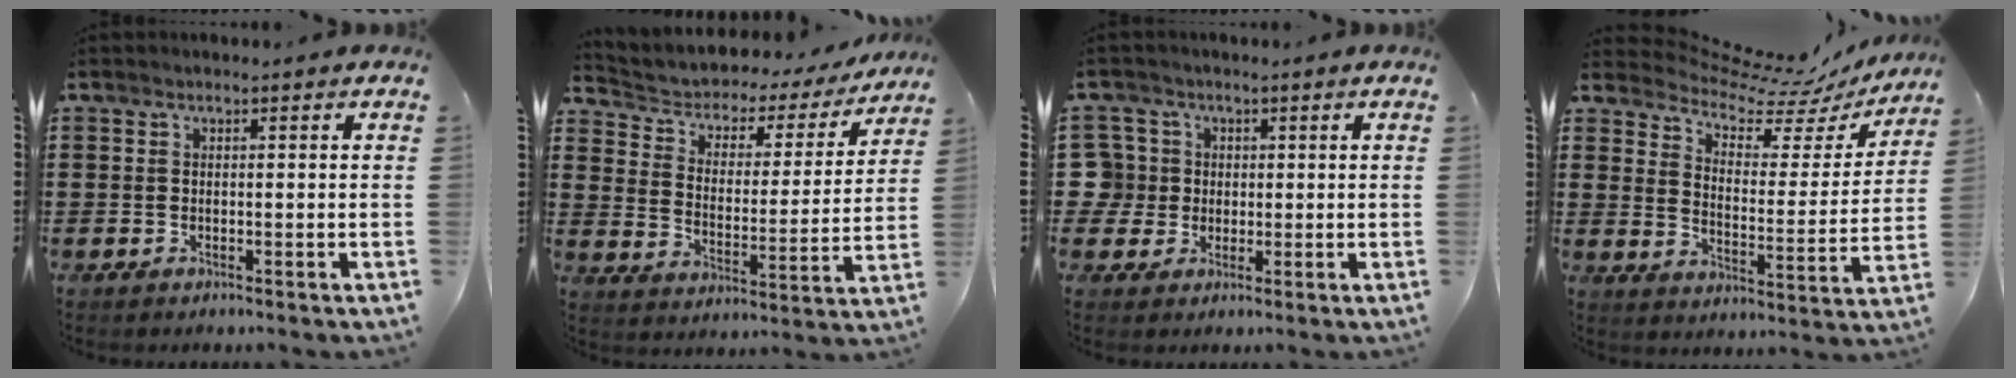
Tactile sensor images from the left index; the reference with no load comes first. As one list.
[{"total": 2.9, "force": [2.0, 1.9, 0.8], "torque": [-0.034, -0.019, 0.022]}, {"total": 5.0, "force": [0.4, 5.0, 0.6], "torque": [-0.051, 0.008, 0.002]}, {"total": 6.9, "force": [6.2, 2.1, 2.1], "torque": [-0.061, -0.052, 0.102]}]